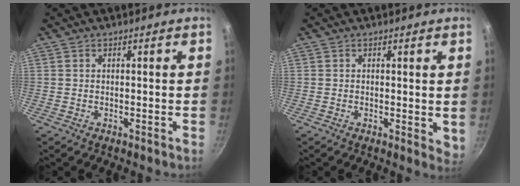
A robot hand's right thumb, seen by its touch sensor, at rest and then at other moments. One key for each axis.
{"total": 2.9, "fx": 0.5, "fy": 1.5, "fz": 2.4, "tx": -0.025, "ty": -0.006, "tz": 0.006}